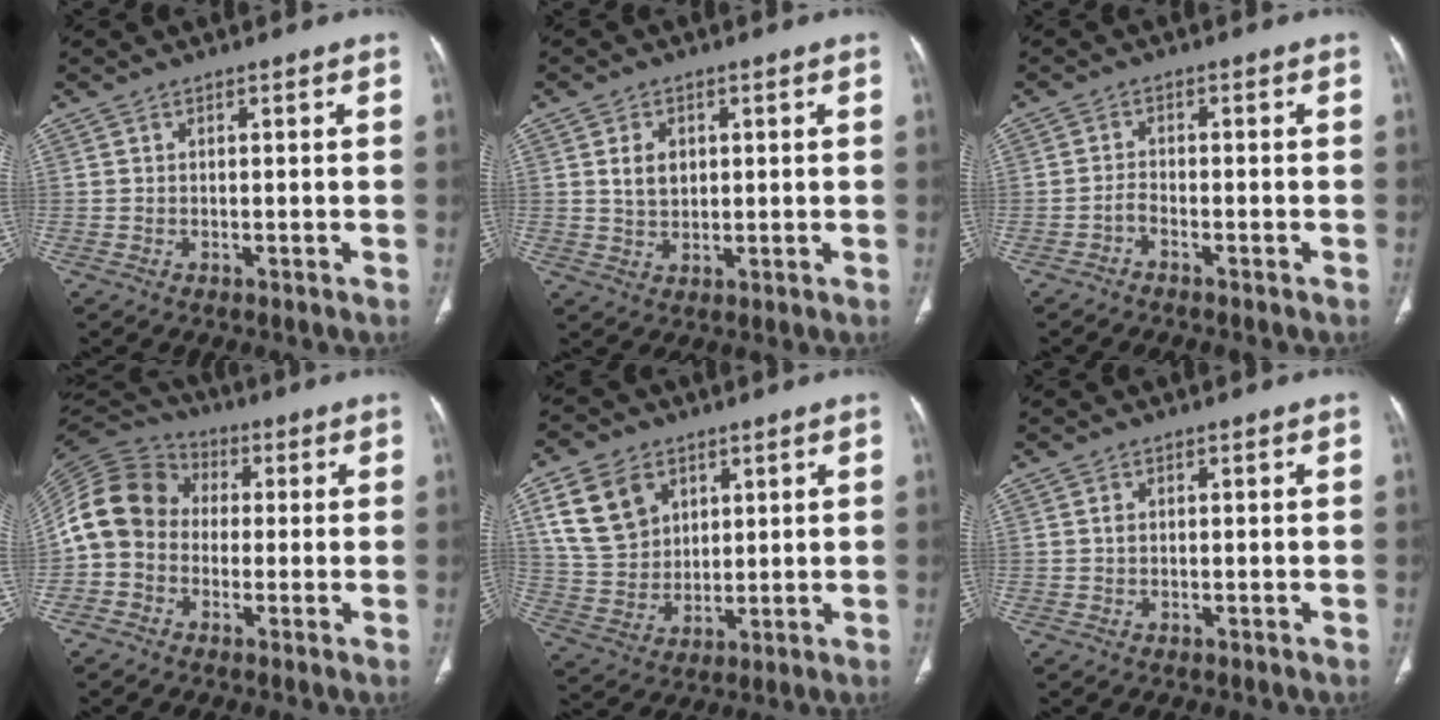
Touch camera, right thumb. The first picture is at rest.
{"total": 5.1, "force": [1.3, 3.7, 3.2], "torque": [-0.037, -0.009, 0.028]}
{"total": 1.7, "force": [-1.5, 0.3, 0.8], "torque": [-0.022, 0.012, -0.031]}
{"total": 12.1, "force": [-0.8, 10.3, 6.3], "torque": [-0.117, 0.037, -0.031]}
{"total": 12.8, "force": [5.7, 9.5, 6.5], "torque": [-0.102, -0.014, 0.120]}
{"total": 0.6, "force": [0.0, 0.4, 0.4], "torque": [-0.007, 0.001, -0.001]}